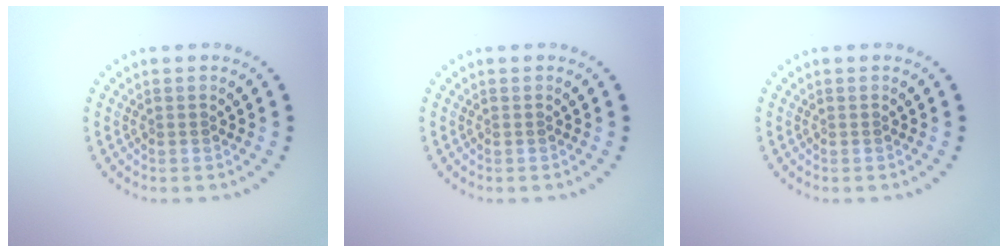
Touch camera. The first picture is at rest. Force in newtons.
{"total": 0.0}
{"total": 0.0}